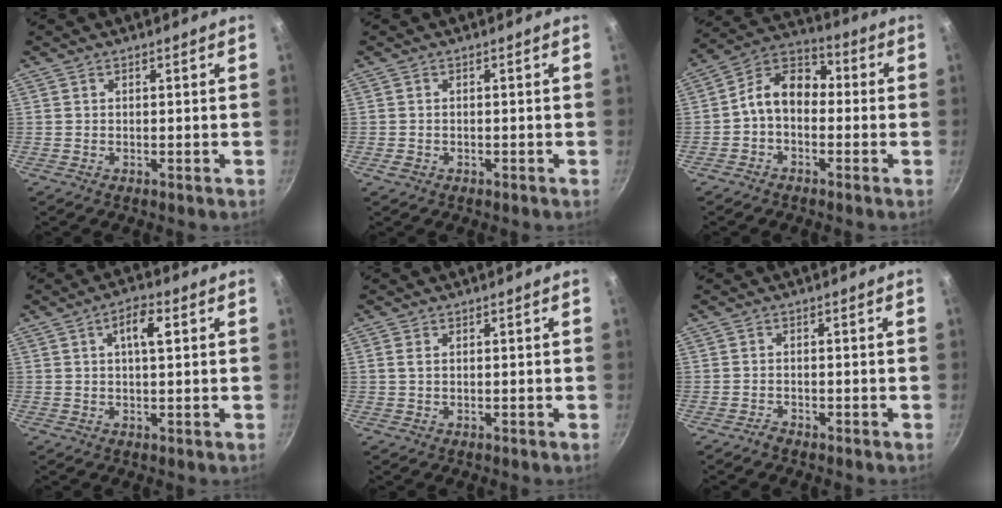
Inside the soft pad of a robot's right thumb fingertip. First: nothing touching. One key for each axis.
{"total": 1.2, "fx": -0.6, "fy": 0.9, "fz": 0.5, "tx": -0.012, "ty": 0.002, "tz": -0.010}
{"total": 9.7, "fx": -1.2, "fy": 7.0, "fz": 6.6, "tx": -0.089, "ty": 0.043, "tz": -0.047}
{"total": 5.1, "fx": 1.4, "fy": 1.9, "fz": 4.5, "tx": -0.075, "ty": 0.008, "tz": 0.020}
{"total": 1.3, "fx": 0.3, "fy": 0.8, "fz": 1.0, "tx": -0.020, "ty": 0.001, "tz": 0.004}
{"total": 1.2, "fx": -1.1, "fy": 0.4, "fz": 0.2, "tx": -0.007, "ty": 0.012, "tz": -0.022}